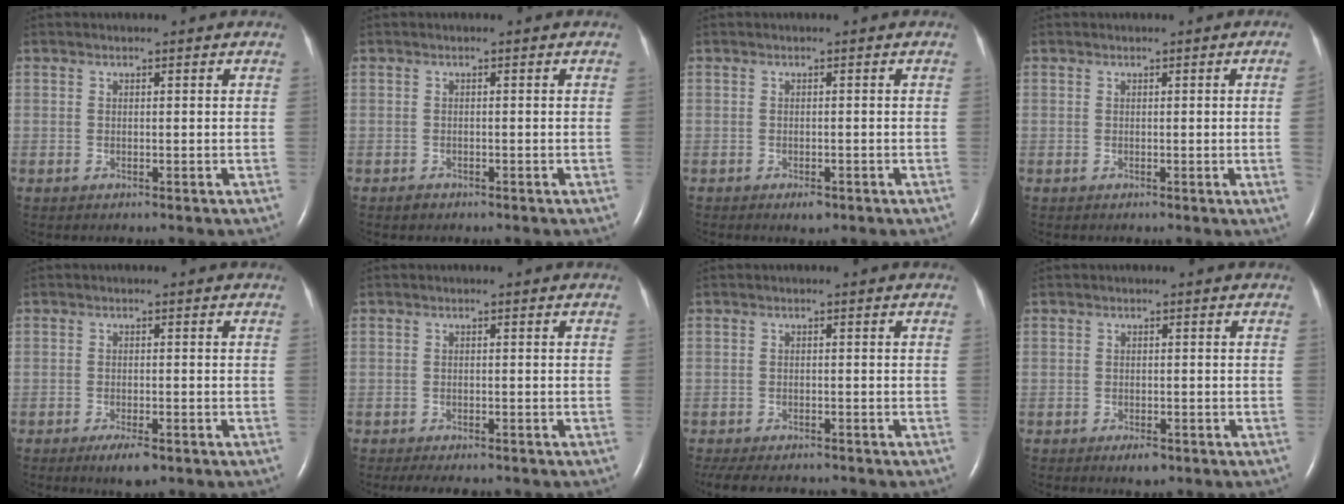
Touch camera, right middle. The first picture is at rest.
{"total": 0.7, "force": [-0.5, 0.4, 0.1], "torque": [-0.006, 0.000, -0.009]}
{"total": 1.3, "force": [-0.8, 0.6, 0.8], "torque": [-0.016, 0.000, -0.005]}
{"total": 2.3, "force": [-0.1, -1.0, 2.1], "torque": [-0.026, -0.003, 0.001]}
{"total": 3.2, "force": [-2.0, 0.8, 2.4], "torque": [-0.047, -0.004, -0.028]}
{"total": 4.6, "force": [-3.8, 1.4, 2.1], "torque": [-0.031, -0.007, -0.048]}
{"total": 8.5, "force": [-7.5, 2.3, 3.4], "torque": [-0.062, -0.010, -0.103]}
{"total": 1.8, "force": [-1.1, 0.6, 1.2], "torque": [-0.026, -0.002, -0.012]}